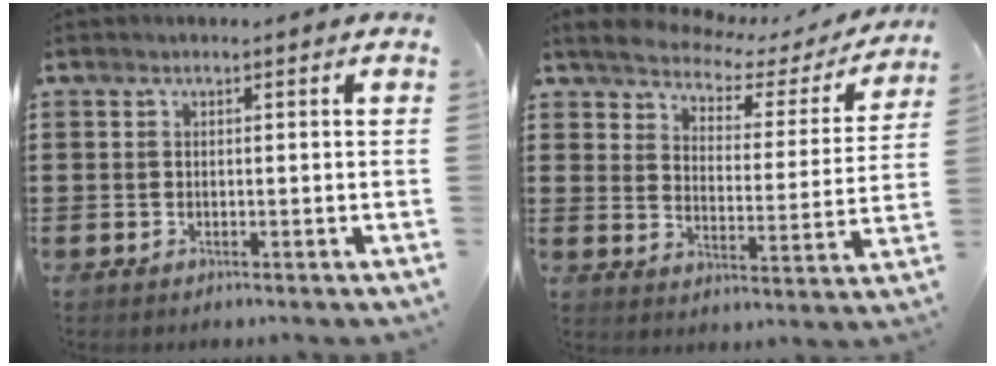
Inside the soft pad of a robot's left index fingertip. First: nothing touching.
{"total": 4.5, "force": [4.2, 1.1, 1.0], "torque": [-0.048, -0.028, 0.068]}